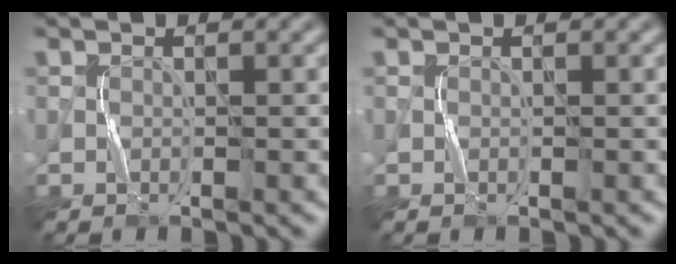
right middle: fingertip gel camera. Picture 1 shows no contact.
{"total": 0.0}